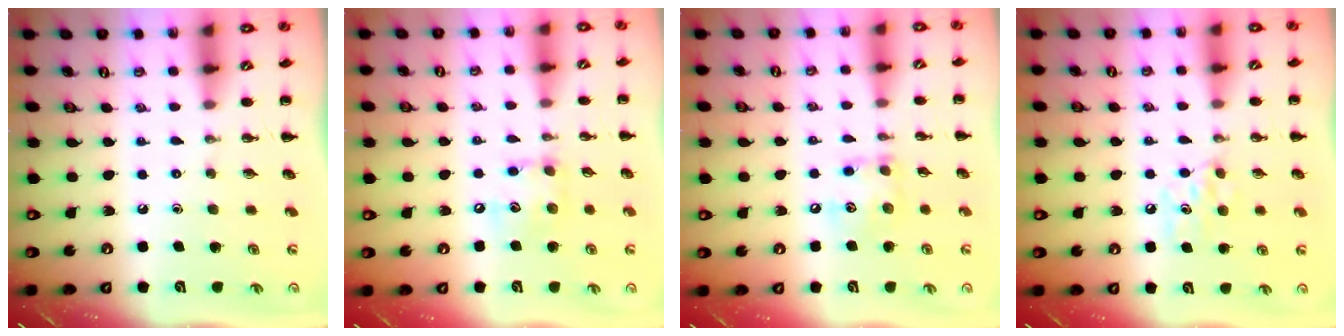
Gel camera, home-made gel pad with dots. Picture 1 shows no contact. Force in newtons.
{"total": 9.0, "press": 9.0, "slide": 1.0}
{"total": 9.6, "press": 9.5, "slide": 1.3}
{"total": 6.3, "press": 6.0, "slide": 1.8}